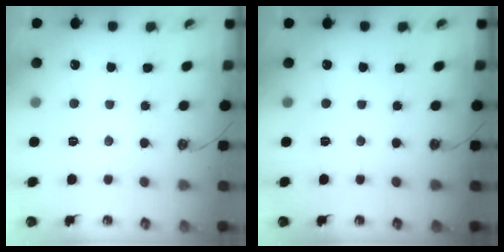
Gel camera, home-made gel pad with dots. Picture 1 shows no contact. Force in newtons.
{"total": 0.0}